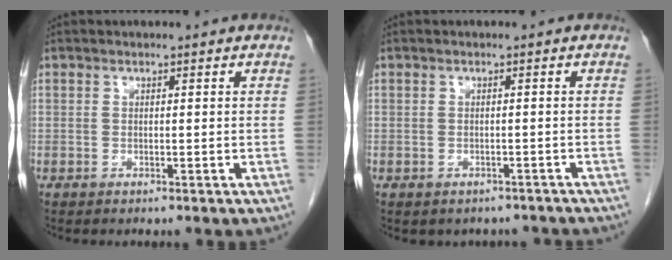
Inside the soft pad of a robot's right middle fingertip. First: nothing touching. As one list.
[{"total": 4.4, "force": [-3.7, 2.3, 0.7], "torque": [-0.005, 0.013, -0.040]}]